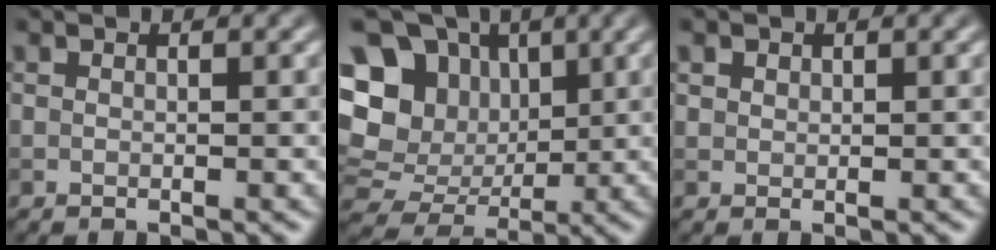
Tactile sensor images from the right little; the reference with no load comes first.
{"total": 15.7, "force": [3.4, 13.4, 7.5], "torque": [-0.173, 0.035, 0.044]}
{"total": 0.9, "force": [0.6, 0.7, 0.2], "torque": [-0.002, -0.002, 0.010]}